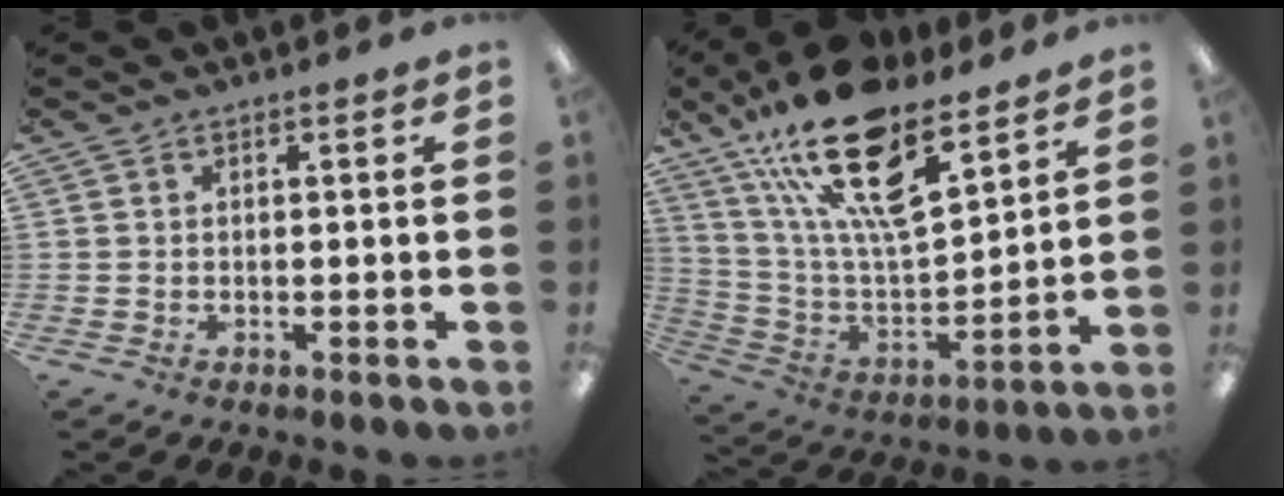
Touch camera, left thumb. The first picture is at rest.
{"total": 23.6, "force": [15.9, 8.8, 15.1], "torque": [-0.275, -0.091, 0.277]}